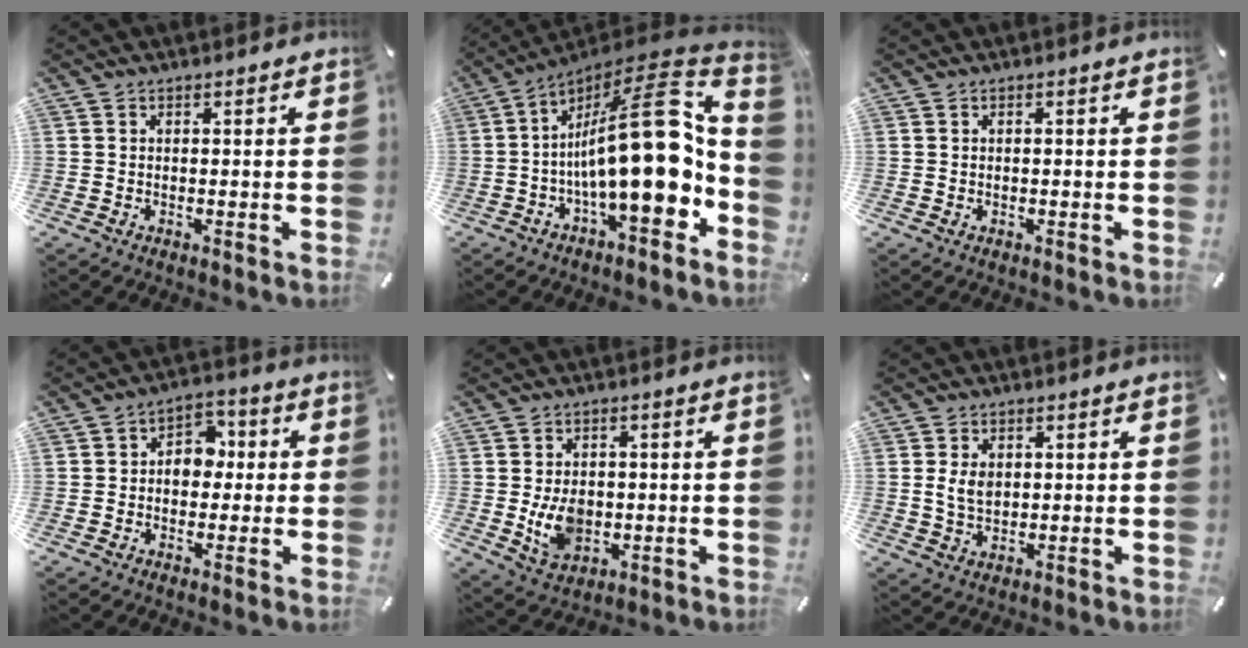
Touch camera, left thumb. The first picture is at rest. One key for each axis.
{"total": 27.2, "fx": -0.5, "fy": 9.0, "fz": 25.7, "tx": -0.420, "ty": -0.030, "tz": -0.016}
{"total": 0.0}
{"total": 6.2, "fx": -0.3, "fy": 5.2, "fz": 3.3, "tx": -0.040, "ty": 0.007, "tz": -0.011}
{"total": 8.4, "fx": -0.9, "fy": 6.4, "fz": 5.4, "tx": -0.104, "ty": -0.005, "tz": -0.017}
{"total": 4.6, "fx": 0.8, "fy": 3.4, "fz": 3.1, "tx": -0.062, "ty": 0.000, "tz": 0.010}